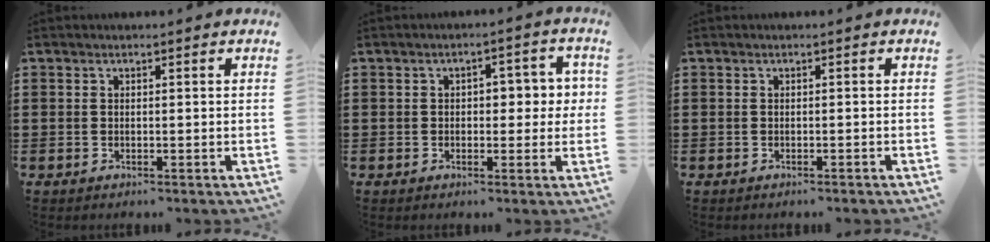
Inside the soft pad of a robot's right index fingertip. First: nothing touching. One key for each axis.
{"total": 4.3, "fx": 0.1, "fy": 2.7, "fz": 3.3, "tx": -0.051, "ty": 0.004, "tz": -0.007}
{"total": 0.0}